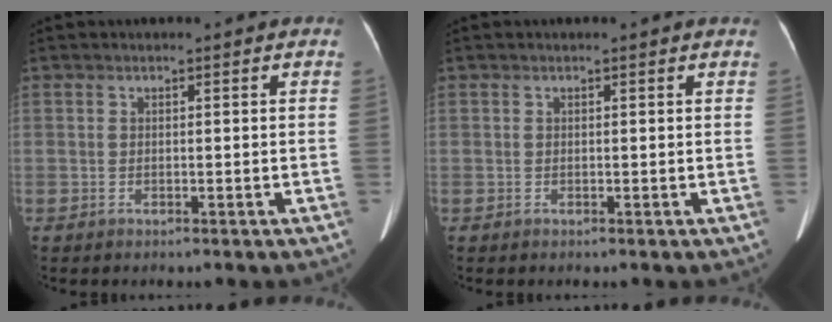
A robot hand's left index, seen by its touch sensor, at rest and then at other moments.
{"total": 0.8, "force": [0.8, 0.0, 0.3], "torque": [-0.008, 0.003, 0.005]}